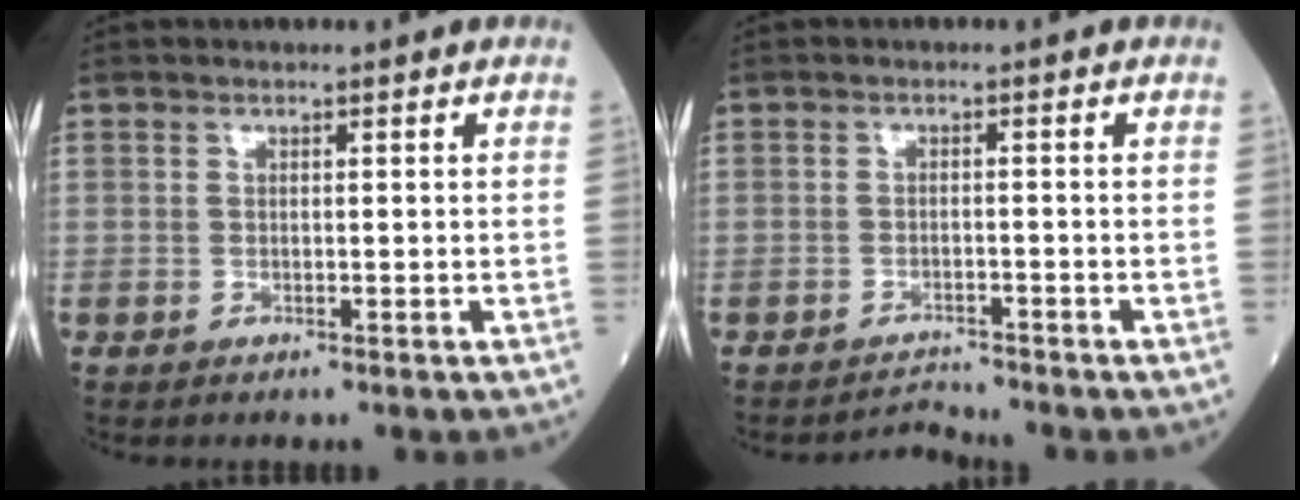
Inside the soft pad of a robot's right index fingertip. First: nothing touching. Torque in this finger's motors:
{"motor_torque": [-0.15, 0.03, -0.11, 0.00]}